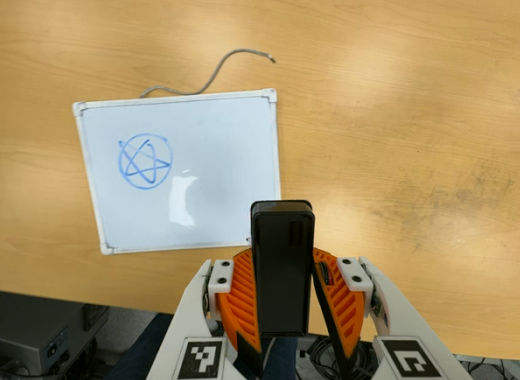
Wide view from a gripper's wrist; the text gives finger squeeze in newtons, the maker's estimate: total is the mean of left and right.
{"total": 5.2, "left": 4.5, "right": 5.9}